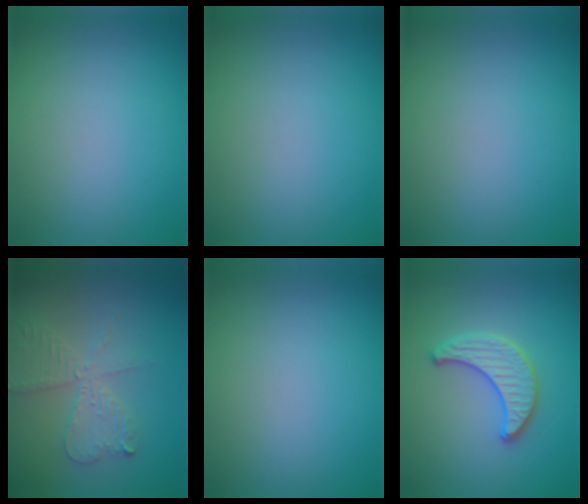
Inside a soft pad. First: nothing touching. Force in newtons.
{"total": 0.0}
{"total": 0.0}
{"total": 4.0, "press": 3.4, "slide": 2.1}
{"total": 0.0}
{"total": 3.2, "press": 3.1, "slide": 0.4}